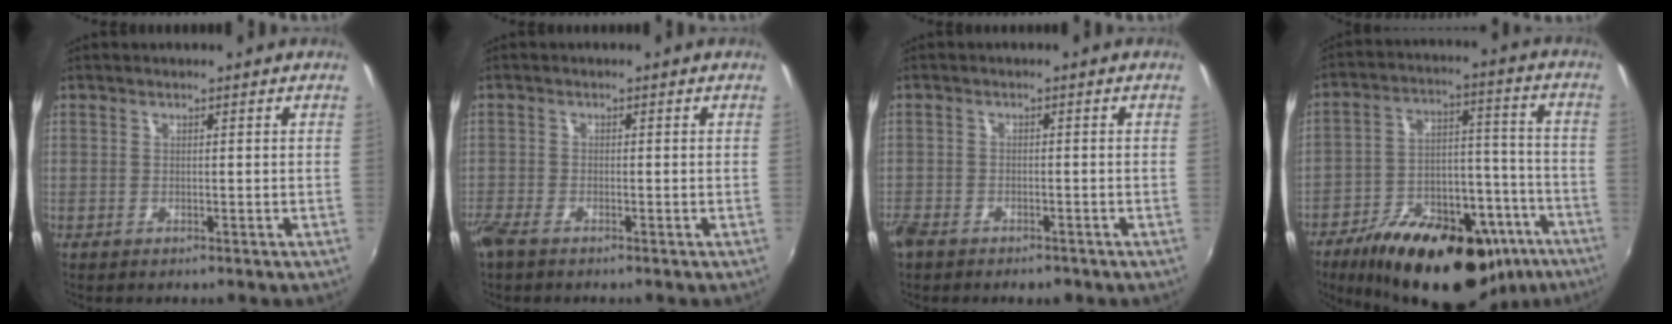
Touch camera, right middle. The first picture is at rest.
{"total": 3.1, "force": [-2.5, 0.8, 1.8], "torque": [-0.046, -0.011, -0.053]}
{"total": 6.4, "force": [-4.7, 3.2, 2.9], "torque": [-0.085, -0.018, -0.084]}
{"total": 28.2, "force": [-18.9, 12.9, 16.5], "torque": [-0.273, 0.010, -0.255]}